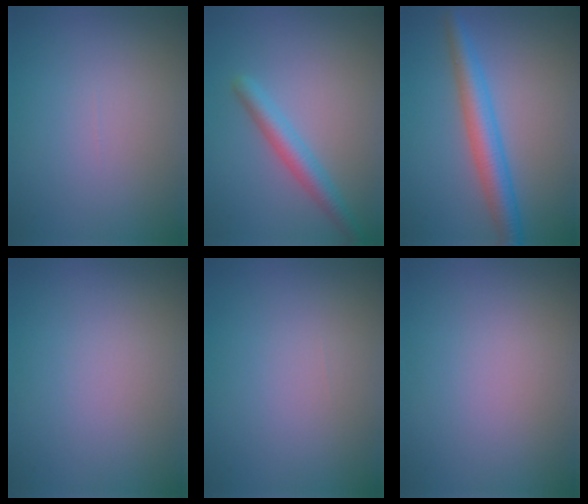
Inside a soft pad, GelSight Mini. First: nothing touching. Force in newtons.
{"total": 2.9, "press": 2.9, "slide": 0.2}
{"total": 4.3, "press": 4.3, "slide": 0.2}
{"total": 0.0}
{"total": 0.0}
{"total": 0.0}